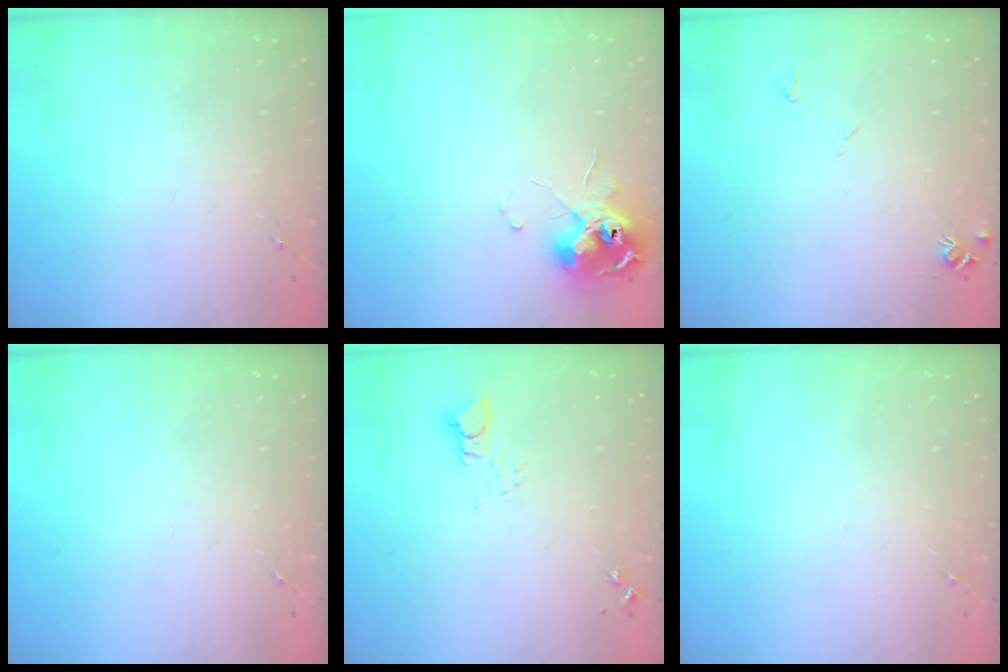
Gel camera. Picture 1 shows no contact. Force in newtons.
{"total": 12.2, "press": 12.1, "slide": 1.3}
{"total": 5.5, "press": 5.5, "slide": 0.7}
{"total": 0.0}
{"total": 3.1, "press": 3.1, "slide": 0.4}
{"total": 0.0}